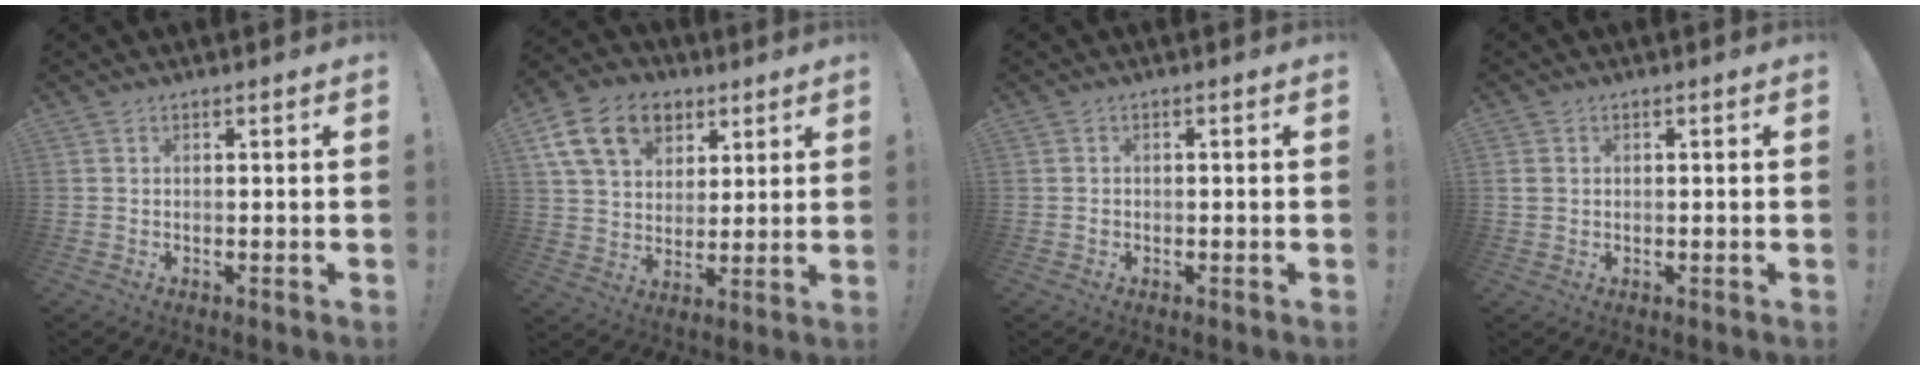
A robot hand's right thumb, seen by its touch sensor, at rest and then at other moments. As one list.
[{"total": 17.5, "force": [8.0, 12.5, 9.4], "torque": [-0.138, -0.032, 0.151]}, {"total": 0.7, "force": [-0.3, 0.6, 0.1], "torque": [-0.001, 0.003, -0.005]}, {"total": 2.0, "force": [0.4, 1.7, 0.9], "torque": [-0.016, 0.006, 0.008]}]